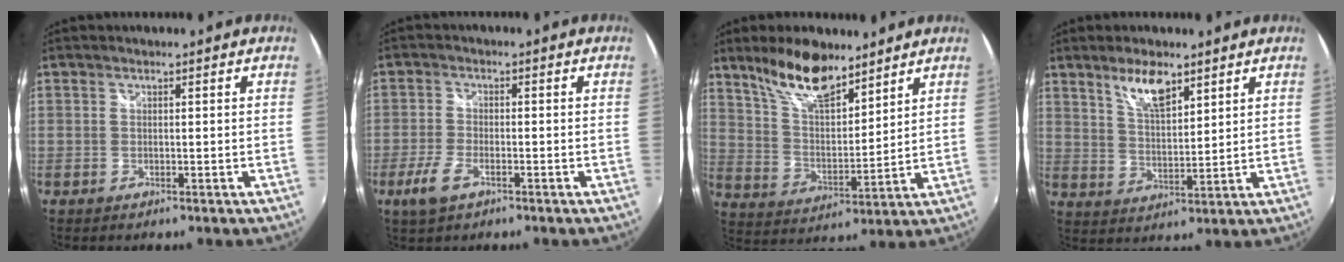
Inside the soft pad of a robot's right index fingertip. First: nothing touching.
{"total": 5.4, "force": [-3.0, 2.3, 3.8], "torque": [-0.096, -0.008, -0.058]}
{"total": 13.2, "force": [9.9, 4.6, 7.4], "torque": [-0.131, 0.005, 0.187]}
{"total": 7.3, "force": [4.9, 2.5, 4.8], "torque": [-0.084, 0.001, 0.095]}